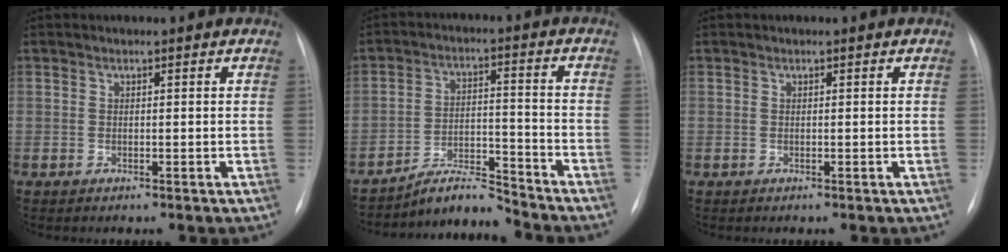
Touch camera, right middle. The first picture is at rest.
{"total": 6.5, "force": [-6.5, -0.3, 0.5], "torque": [-0.011, 0.009, -0.112]}
{"total": 0.0}